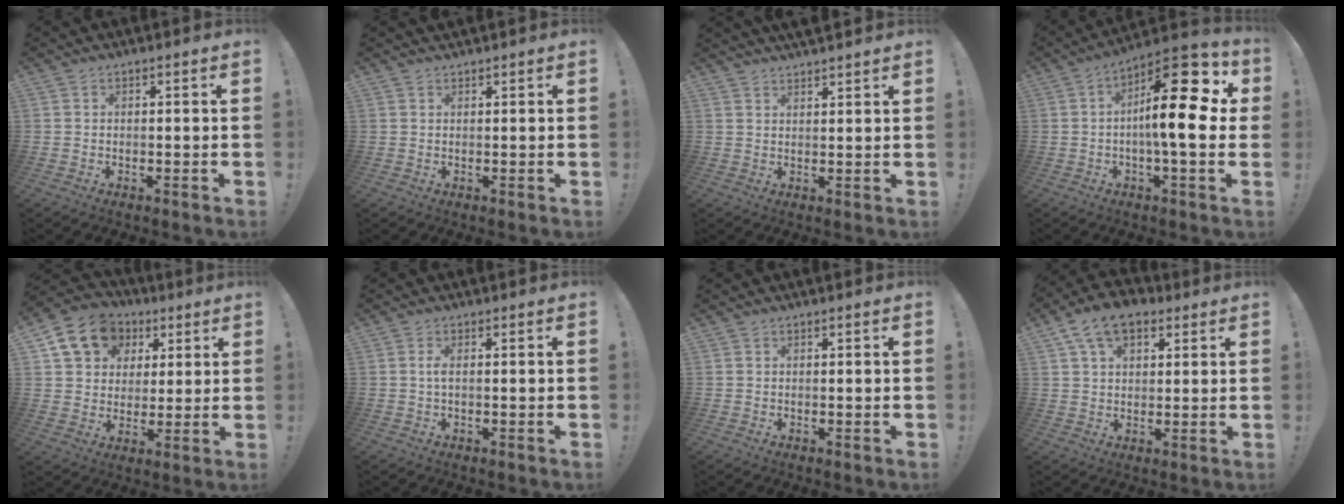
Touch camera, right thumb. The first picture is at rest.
{"total": 0.9, "force": [0.9, 0.0, 0.0], "torque": [0.006, -0.004, 0.015]}
{"total": 3.0, "force": [2.9, 0.4, 0.7], "torque": [-0.003, -0.021, 0.053]}
{"total": 20.3, "force": [3.0, 6.0, 19.1], "torque": [-0.293, -0.021, 0.043]}
{"total": 14.1, "force": [6.4, 11.1, 5.8], "torque": [-0.084, -0.028, 0.126]}
{"total": 1.8, "force": [-0.1, 0.2, 1.8], "torque": [-0.041, -0.001, -0.006]}
{"total": 0.0}
{"total": 10.5, "force": [5.0, 6.4, 6.6], "torque": [-0.104, -0.008, 0.096]}